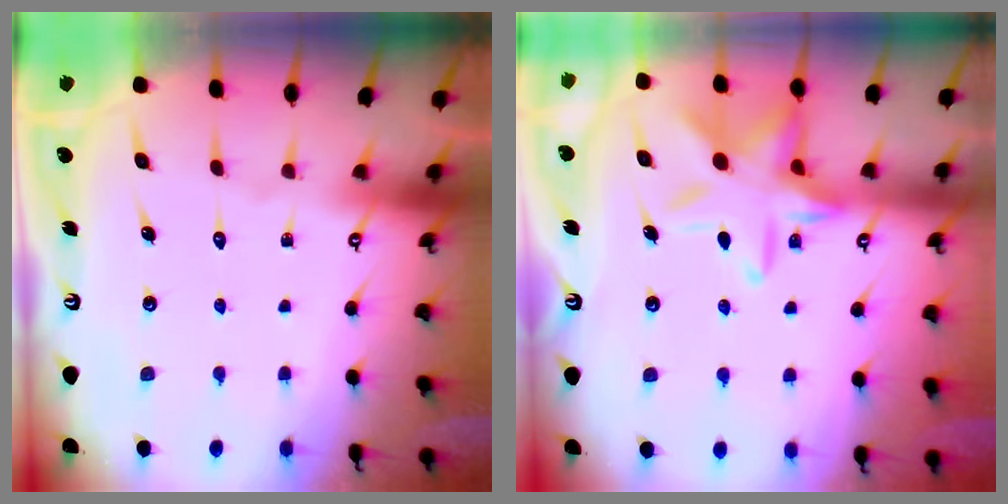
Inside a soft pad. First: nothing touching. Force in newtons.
{"total": 14.5, "press": 14.4, "slide": 1.0}